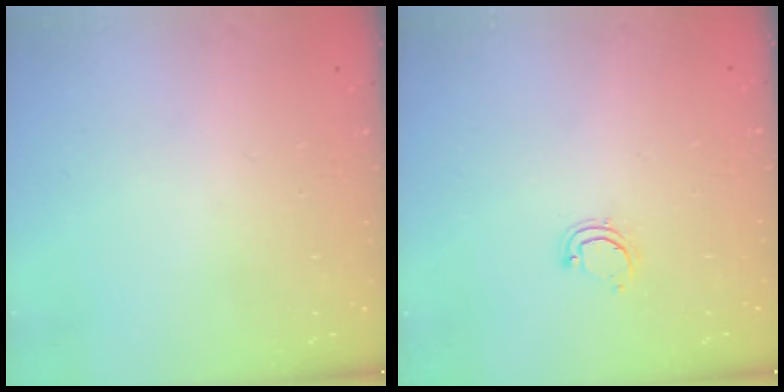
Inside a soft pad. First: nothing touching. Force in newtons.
{"total": 3.9, "press": 3.9, "slide": 0.4}